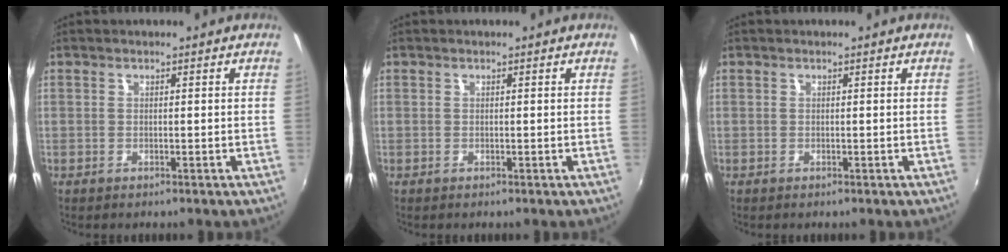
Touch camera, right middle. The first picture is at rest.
{"total": 0.0}
{"total": 0.0}